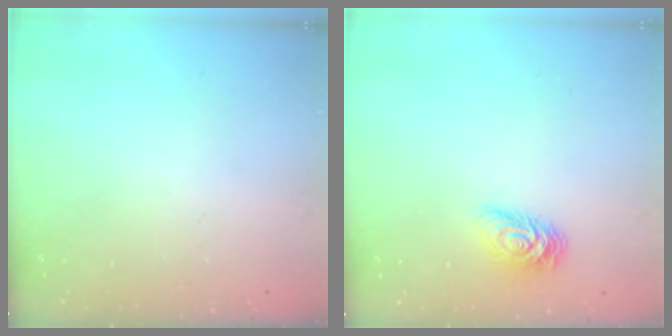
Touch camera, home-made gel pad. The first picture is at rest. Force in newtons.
{"total": 6.7, "press": 6.7, "slide": 0.2}